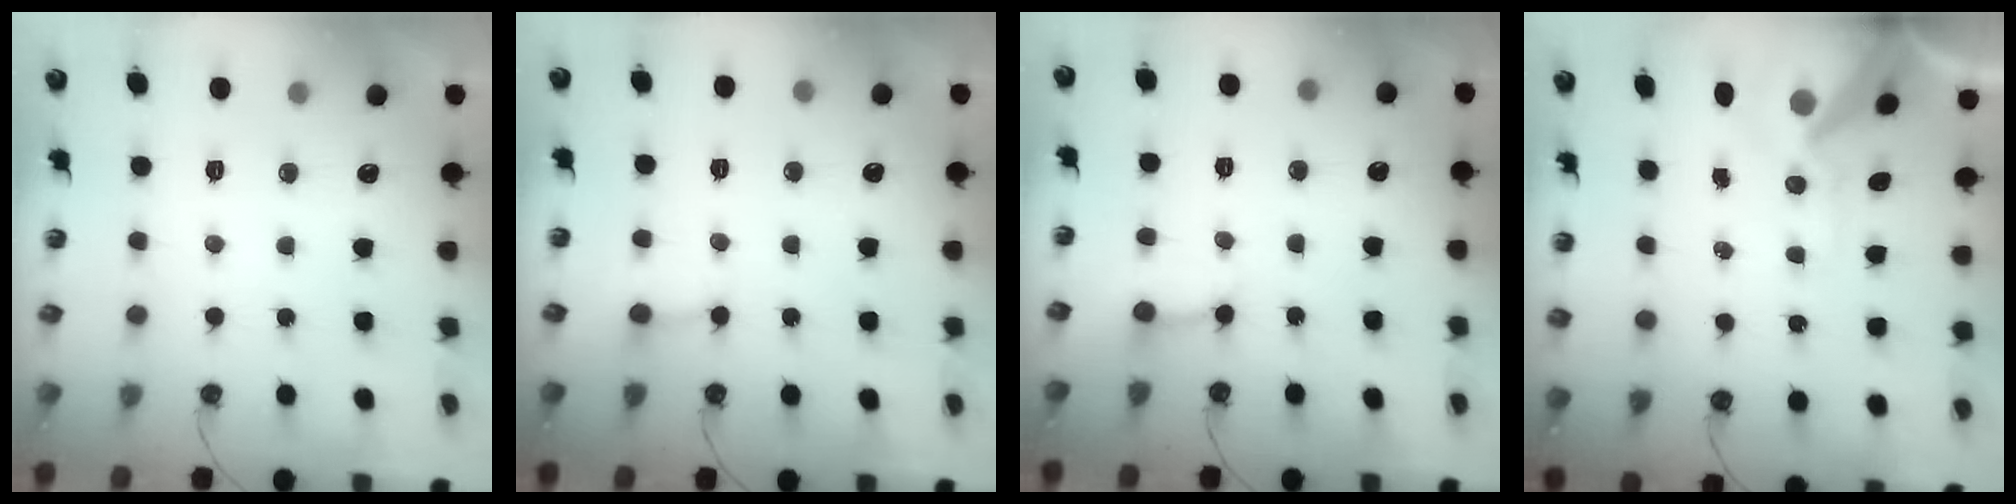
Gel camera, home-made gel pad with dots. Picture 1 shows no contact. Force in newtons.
{"total": 3.0, "press": 3.0, "slide": 0.2}
{"total": 2.9, "press": 2.9, "slide": 0.4}
{"total": 13.4, "press": 13.2, "slide": 1.8}